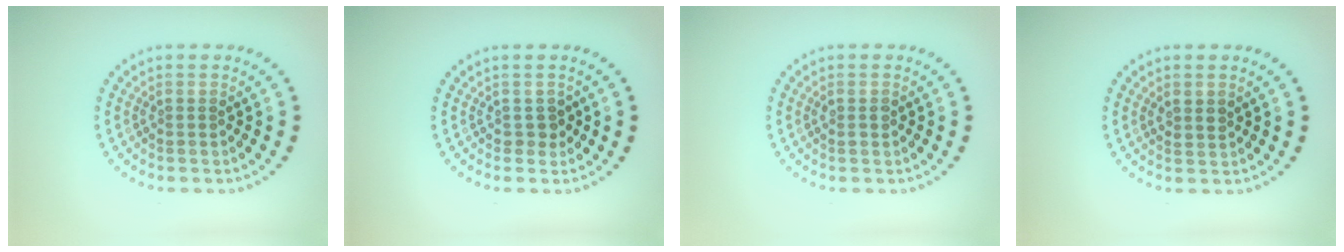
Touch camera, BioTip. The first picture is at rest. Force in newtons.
{"total": 1.1, "press": 1.0, "slide": 0.6}
{"total": 0.8, "press": 0.8, "slide": 0.2}
{"total": 1.2, "press": 1.1, "slide": 0.5}